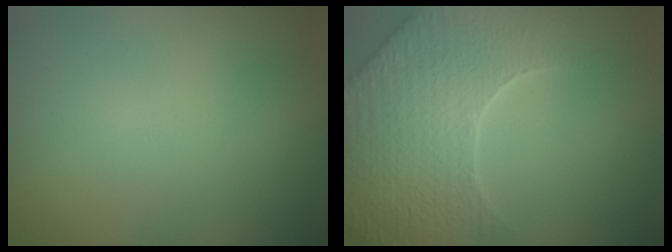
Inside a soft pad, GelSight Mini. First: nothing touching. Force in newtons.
{"total": 7.1, "press": 5.6, "slide": 4.4}